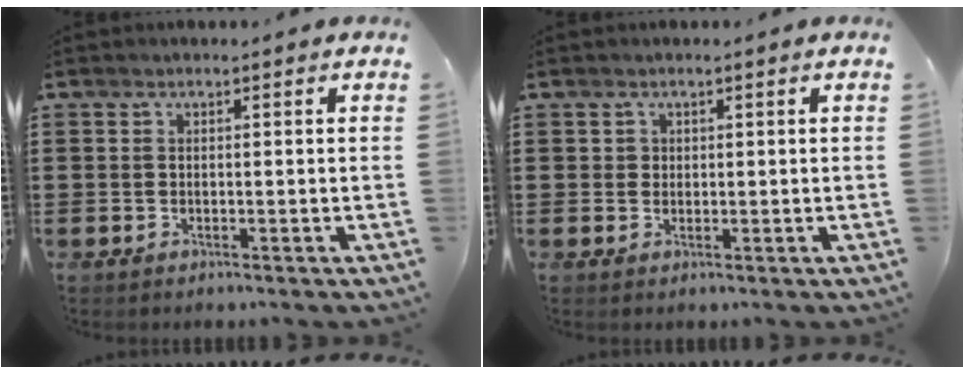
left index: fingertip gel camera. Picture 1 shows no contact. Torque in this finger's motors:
{"motor_torque": [-0.12, 0.13, -0.02, 0.00]}